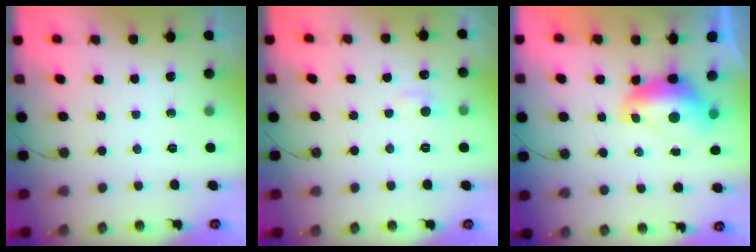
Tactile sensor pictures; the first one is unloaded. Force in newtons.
{"total": 1.2, "press": 0.8, "slide": 0.8}
{"total": 1.9, "press": 1.8, "slide": 0.7}